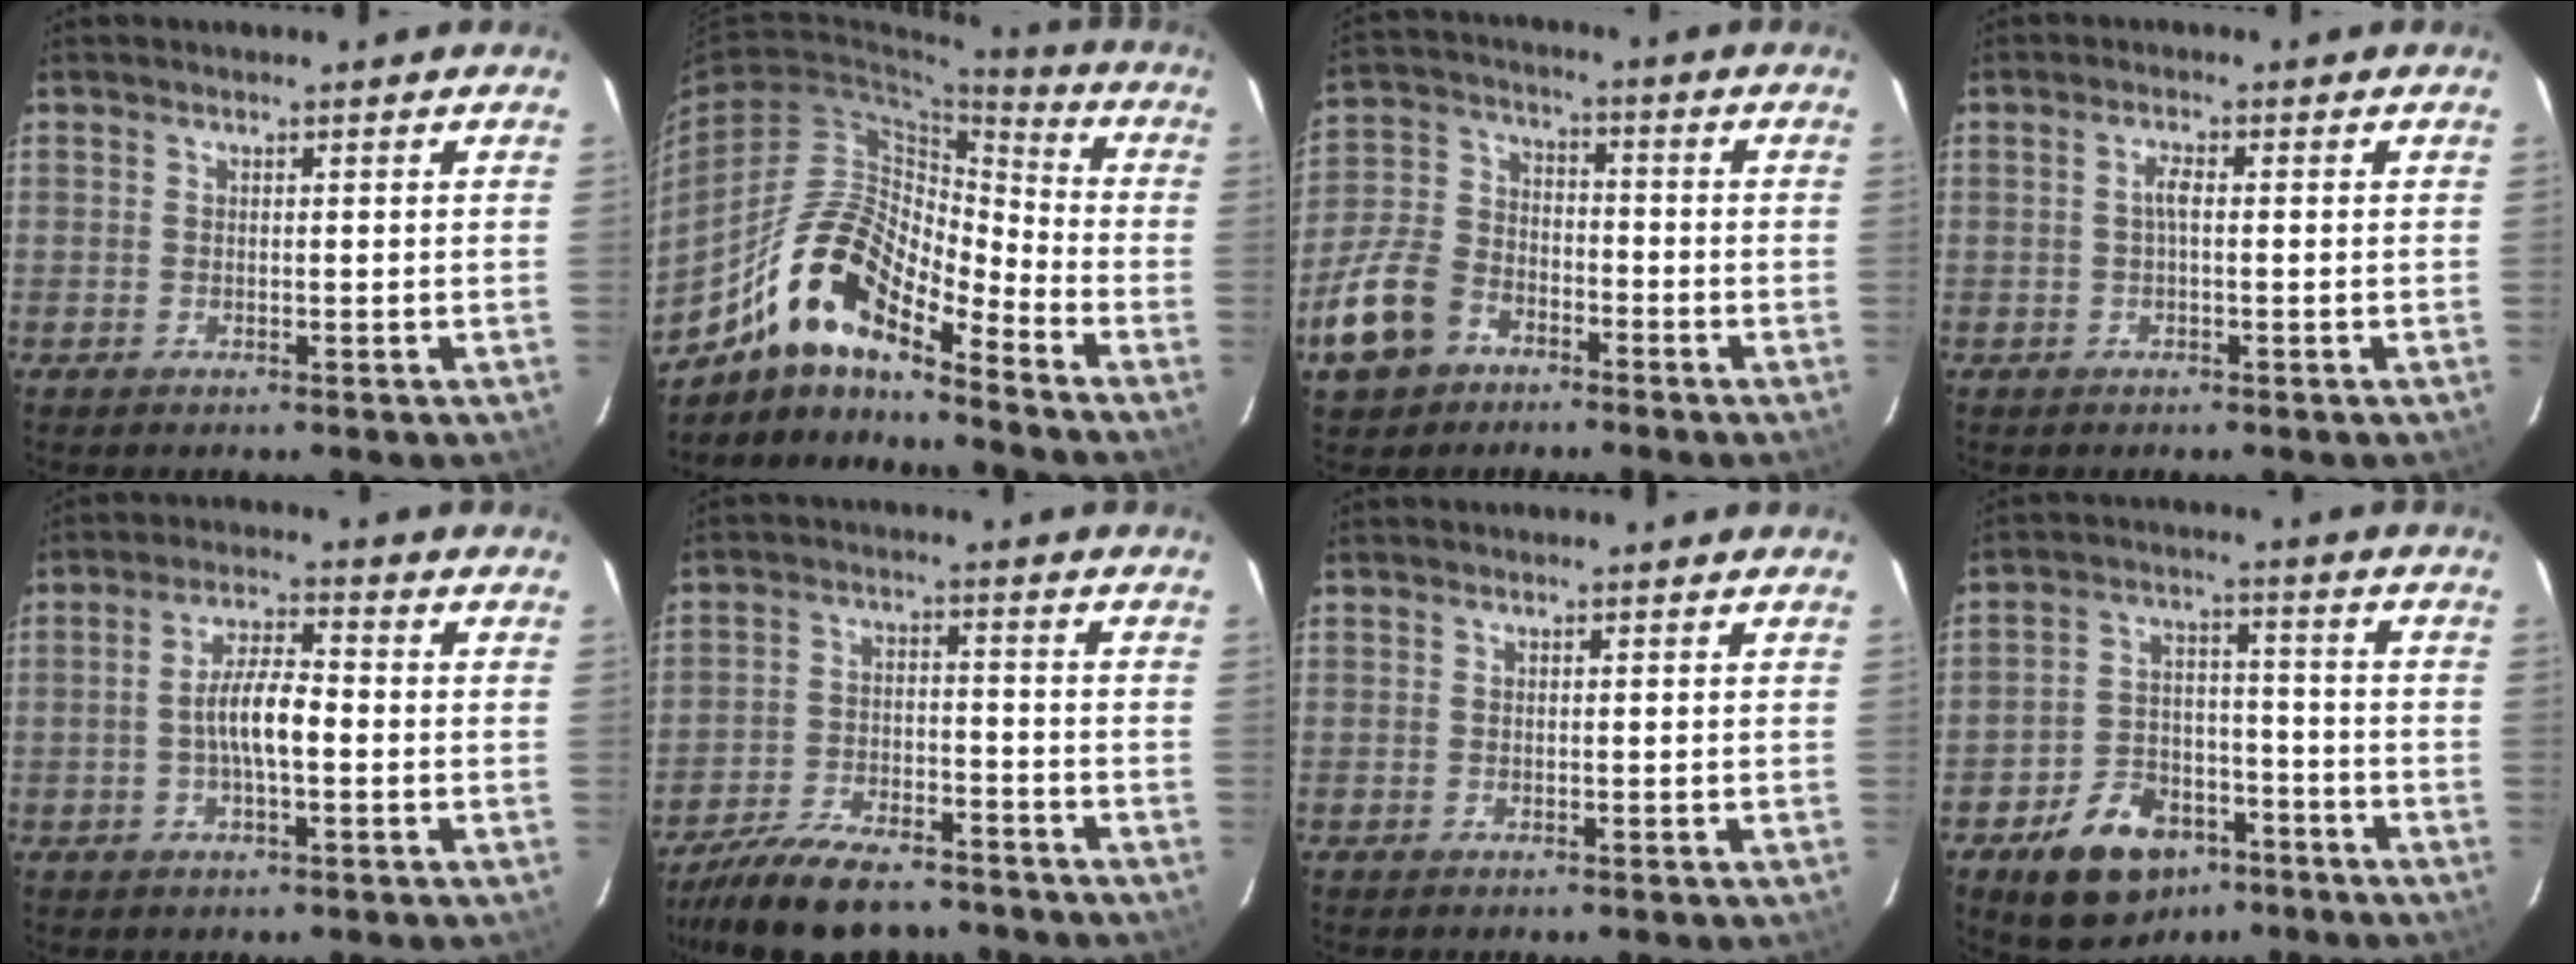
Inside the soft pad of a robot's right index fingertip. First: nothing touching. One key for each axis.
{"total": 15.5, "fx": -11.2, "fy": 4.6, "fz": 9.7, "tx": -0.177, "ty": 0.009, "tz": -0.218}
{"total": 13.5, "fx": -7.5, "fy": 9.3, "fz": 6.4, "tx": -0.168, "ty": 0.023, "tz": -0.130}
{"total": 1.7, "fx": -0.1, "fy": 0.4, "fz": 1.6, "tx": -0.033, "ty": 0.007, "tz": -0.004}
{"total": 6.6, "fx": -1.2, "fy": 1.7, "fz": 6.2, "tx": -0.118, "ty": 0.009, "tz": -0.020}
{"total": 16.4, "fx": -13.8, "fy": 5.6, "fz": 6.9, "tx": -0.149, "ty": -0.005, "tz": -0.211}
{"total": 0.0}
{"total": 14.2, "fx": -8.7, "fy": 9.0, "fz": 6.7, "tx": -0.141, "ty": 0.021, "tz": -0.120}